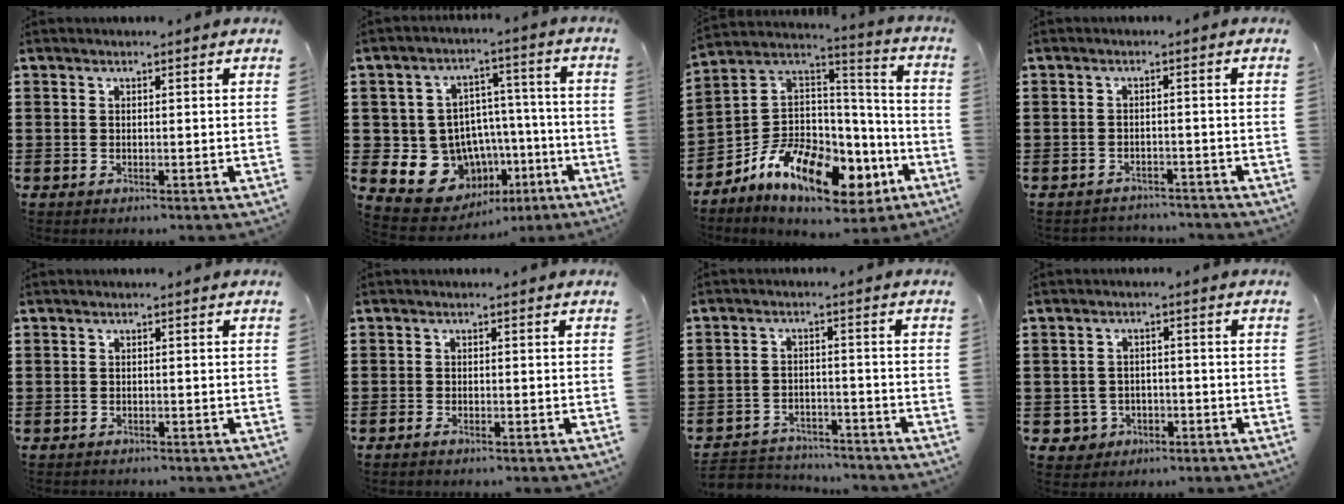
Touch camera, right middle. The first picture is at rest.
{"total": 10.2, "force": [-3.9, 9.0, 2.8], "torque": [-0.070, 0.017, -0.063]}
{"total": 14.6, "force": [-8.7, 7.7, 8.8], "torque": [-0.181, 0.029, -0.155]}
{"total": 2.1, "force": [-2.0, 0.3, -0.1], "torque": [-0.005, -0.001, -0.045]}
{"total": 0.7, "force": [-0.6, 0.3, -0.2], "torque": [0.003, 0.005, -0.015]}
{"total": 0.8, "force": [-0.7, 0.2, 0.4], "torque": [-0.009, -0.004, -0.012]}
{"total": 3.7, "force": [-3.6, 0.8, -0.1], "torque": [-0.013, 0.001, -0.081]}
{"total": 3.0, "force": [-1.6, 2.4, 0.8], "torque": [-0.029, 0.001, -0.037]}